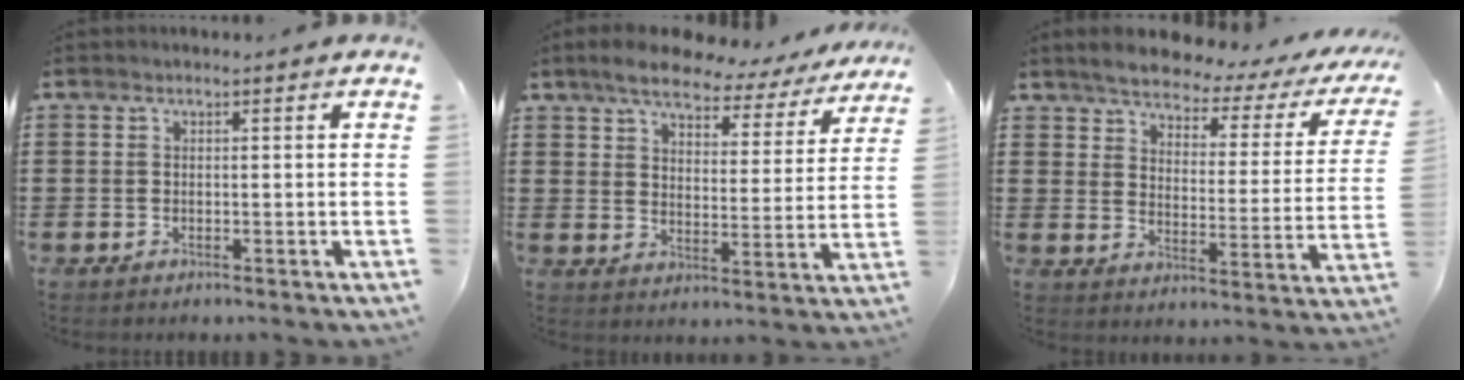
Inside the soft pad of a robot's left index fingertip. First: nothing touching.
{"total": 6.1, "force": [5.4, 1.8, 2.3], "torque": [-0.064, -0.025, 0.088]}
{"total": 4.2, "force": [3.9, 0.8, 1.4], "torque": [-0.044, -0.030, 0.058]}